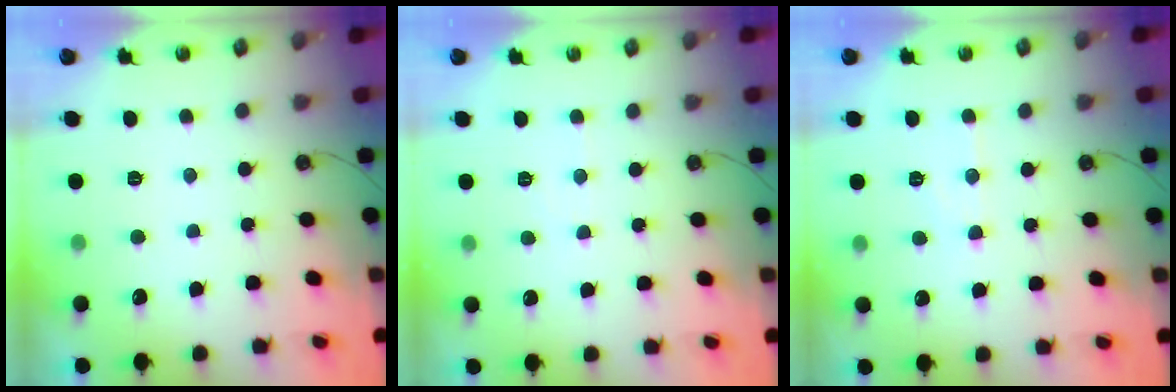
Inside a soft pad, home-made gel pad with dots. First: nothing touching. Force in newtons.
{"total": 3.3, "press": 3.3, "slide": 0.5}
{"total": 6.9, "press": 6.9, "slide": 0.4}